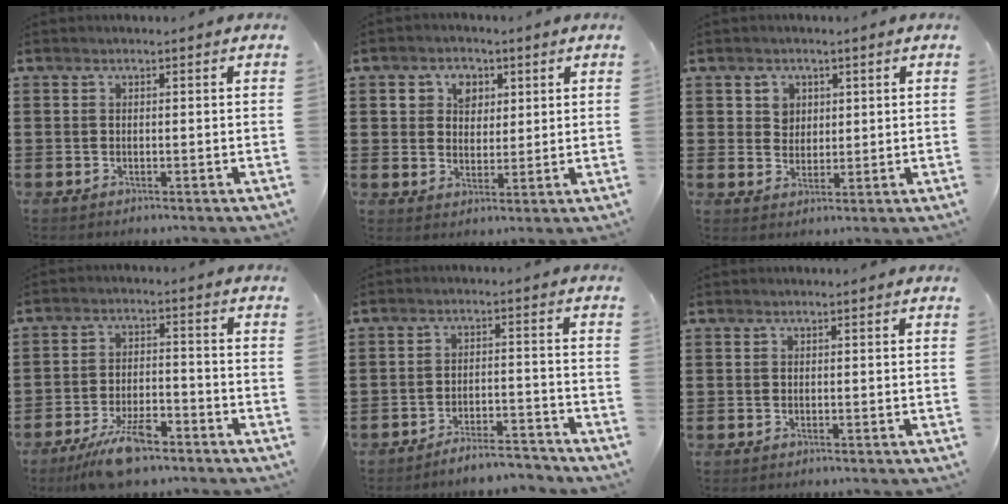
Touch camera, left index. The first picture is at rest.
{"total": 4.3, "force": [2.1, 3.5, 1.3], "torque": [-0.035, 0.012, 0.033]}
{"total": 2.9, "force": [1.3, 2.6, 0.5], "torque": [-0.014, 0.005, 0.022]}
{"total": 7.5, "force": [-5.4, 2.2, 4.6], "torque": [-0.089, 0.005, -0.099]}
{"total": 4.7, "force": [-4.6, 0.1, 1.0], "torque": [-0.016, 0.002, -0.090]}
{"total": 0.0}